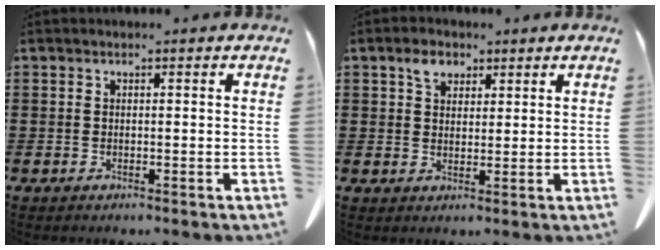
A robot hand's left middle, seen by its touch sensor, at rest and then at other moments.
{"total": 3.7, "force": [2.3, 2.3, 1.7], "torque": [-0.033, 0.005, 0.040]}